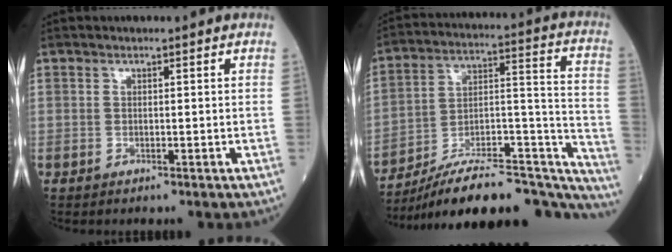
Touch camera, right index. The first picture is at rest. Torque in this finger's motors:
{"motor_torque": [0.38, -1.76, 0.35, 0.01]}